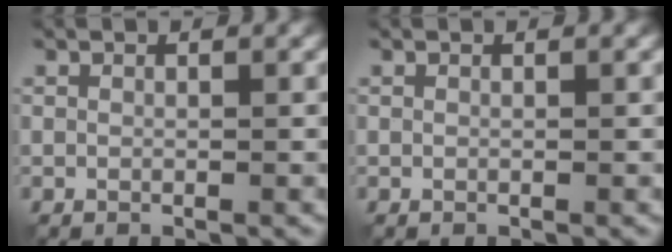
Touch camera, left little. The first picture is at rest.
{"total": 0.0}